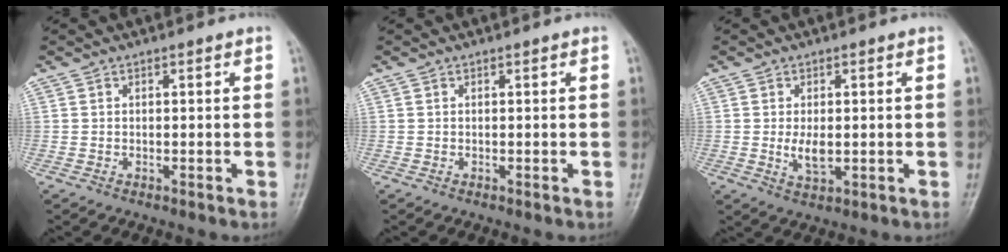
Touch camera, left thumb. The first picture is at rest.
{"total": 0.0}
{"total": 4.1, "force": [-0.2, 2.1, 3.5], "torque": [-0.060, -0.009, -0.001]}